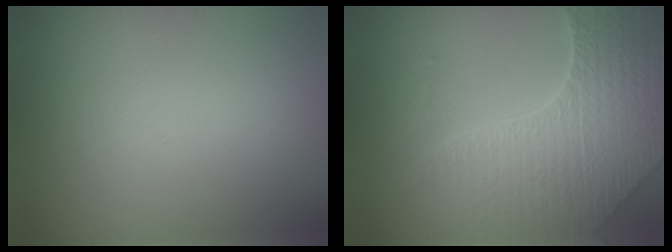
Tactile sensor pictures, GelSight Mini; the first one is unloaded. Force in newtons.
{"total": 8.0, "press": 5.7, "slide": 5.7}